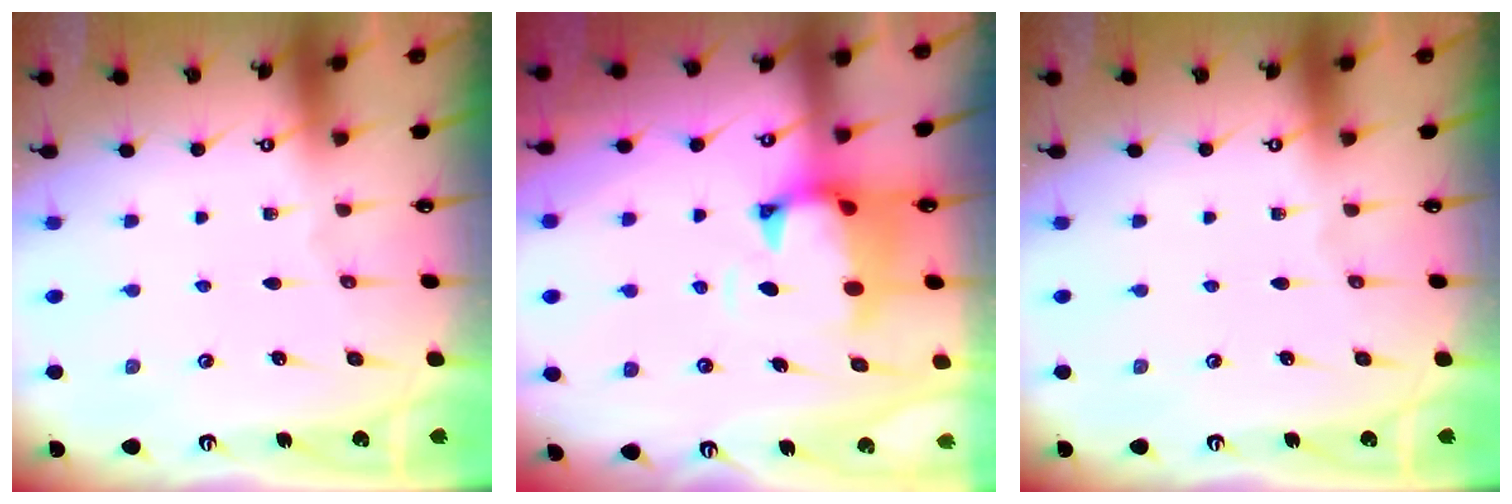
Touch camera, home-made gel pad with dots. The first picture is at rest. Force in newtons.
{"total": 1.5, "press": 1.1, "slide": 1.1}
{"total": 0.0}